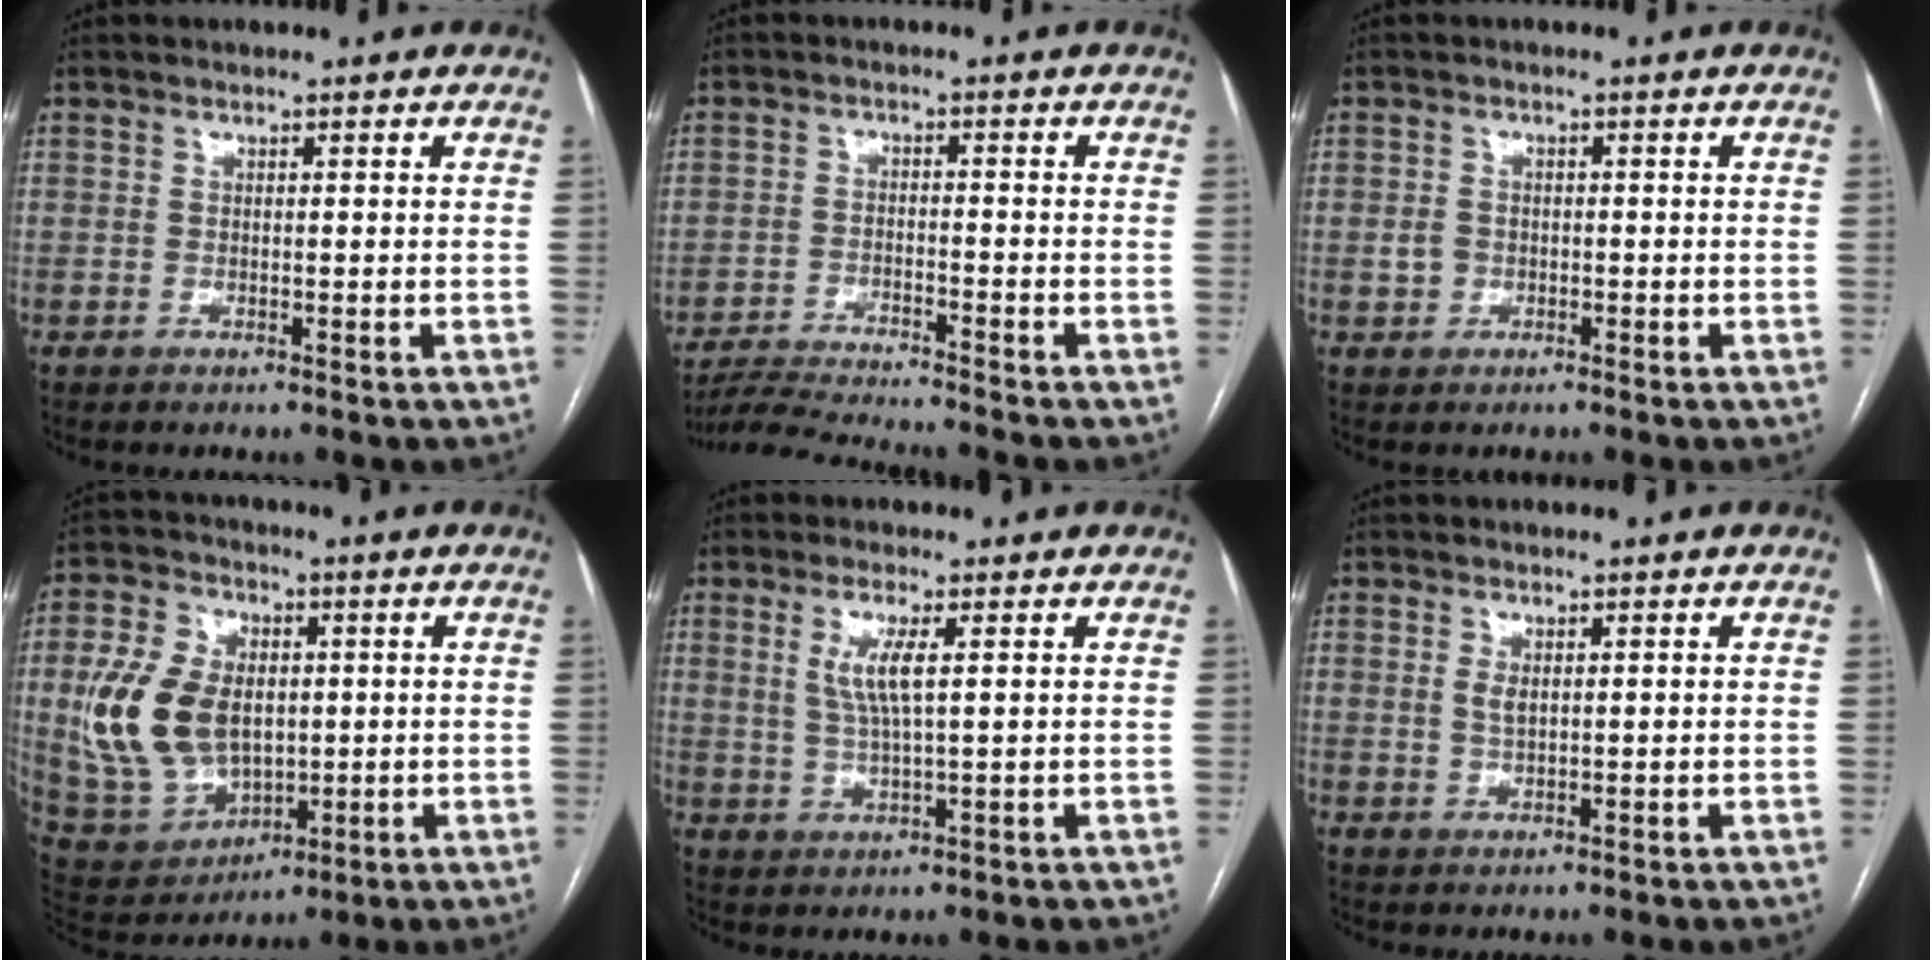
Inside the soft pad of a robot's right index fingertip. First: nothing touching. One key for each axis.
{"total": 8.3, "fx": -7.9, "fy": -1.4, "fz": 2.1, "tx": -0.032, "ty": -0.012, "tz": -0.142}
{"total": 1.9, "fx": -0.5, "fy": 1.6, "fz": 0.8, "tx": -0.016, "ty": 0.006, "tz": -0.006}
{"total": 15.9, "fx": 0.8, "fy": 10.7, "fz": 11.8, "tx": -0.259, "ty": 0.020, "tz": 0.035}
{"total": 5.2, "fx": 1.5, "fy": 0.6, "fz": 5.0, "tx": -0.106, "ty": -0.004, "tz": 0.034}
{"total": 1.9, "fx": 0.6, "fy": 0.9, "fz": 1.6, "tx": -0.029, "ty": -0.004, "tz": 0.013}